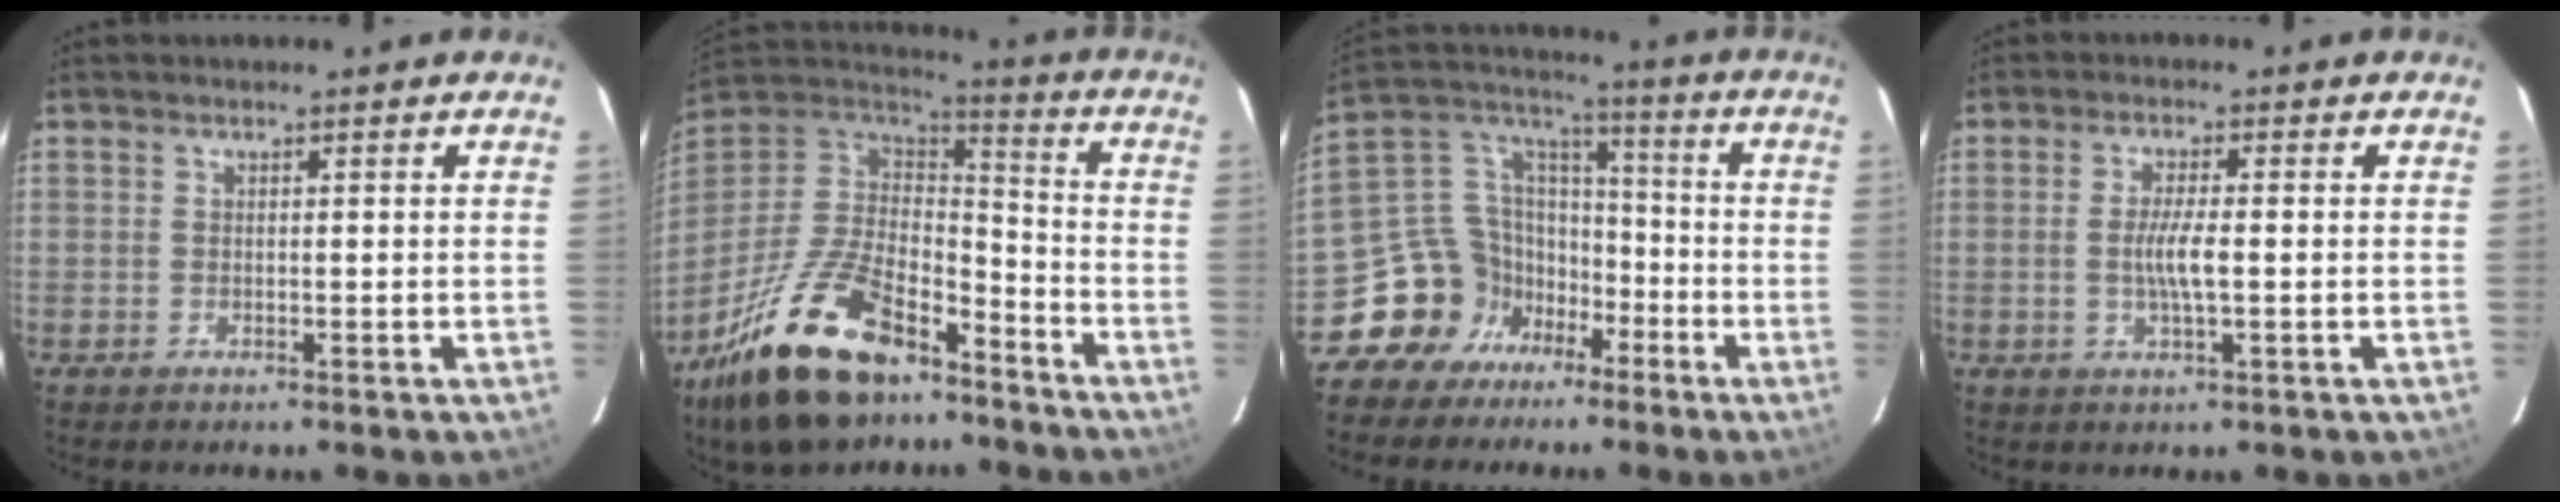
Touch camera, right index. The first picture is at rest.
{"total": 25.4, "force": [-16.8, 11.8, 14.9], "torque": [-0.309, -0.012, -0.278]}
{"total": 13.4, "force": [-8.3, 10.1, 2.9], "torque": [-0.073, 0.057, -0.142]}
{"total": 4.5, "force": [-0.6, 0.5, 4.4], "torque": [-0.082, -0.004, -0.009]}